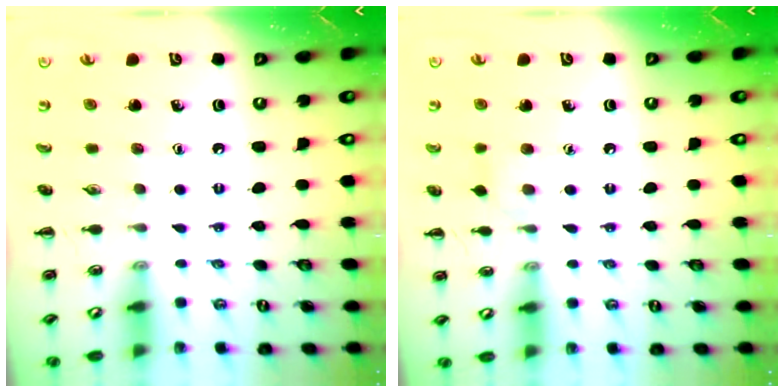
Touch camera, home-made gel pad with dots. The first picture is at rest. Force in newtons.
{"total": 5.2, "press": 4.8, "slide": 2.0}